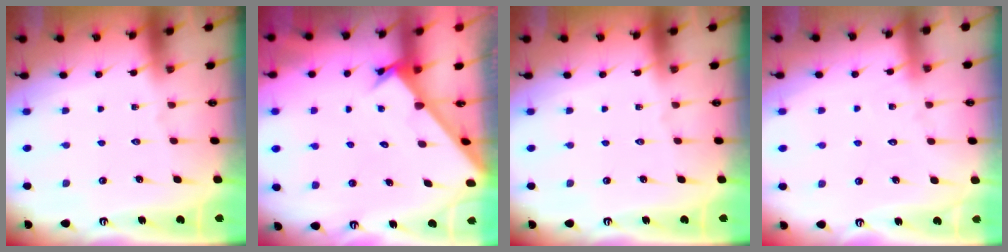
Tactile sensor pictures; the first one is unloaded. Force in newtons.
{"total": 2.2, "press": 2.2, "slide": 0.1}
{"total": 0.0}
{"total": 5.6, "press": 5.6, "slide": 0.5}